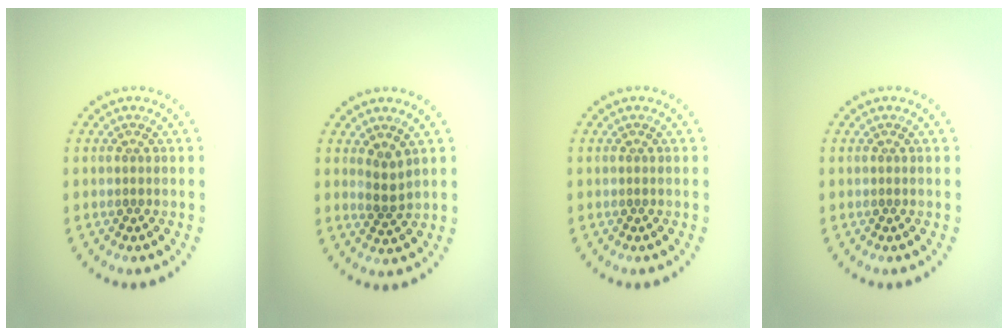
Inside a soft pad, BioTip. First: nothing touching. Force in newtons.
{"total": 1.7, "press": 1.4, "slide": 1.0}
{"total": 0.0}
{"total": 0.0}